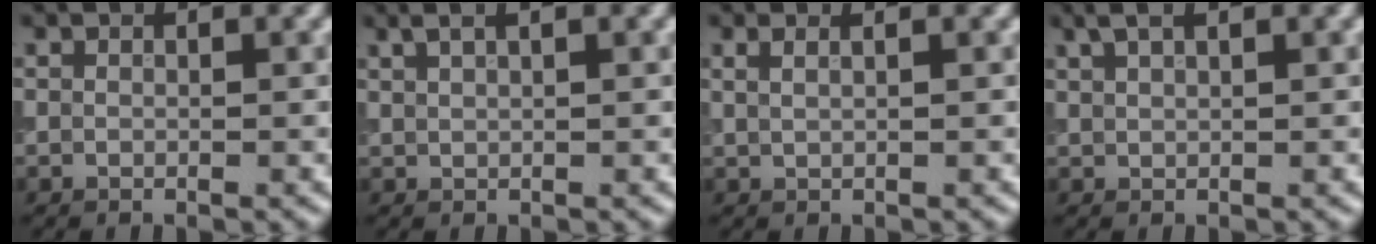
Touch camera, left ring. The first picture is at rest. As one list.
[{"total": 3.1, "force": [1.9, 1.2, 2.1], "torque": [-0.020, 0.008, 0.015]}, {"total": 2.8, "force": [1.6, 1.5, 1.8], "torque": [-0.008, 0.013, -0.002]}, {"total": 2.5, "force": [1.7, 0.7, 1.8], "torque": [-0.027, 0.006, 0.028]}]